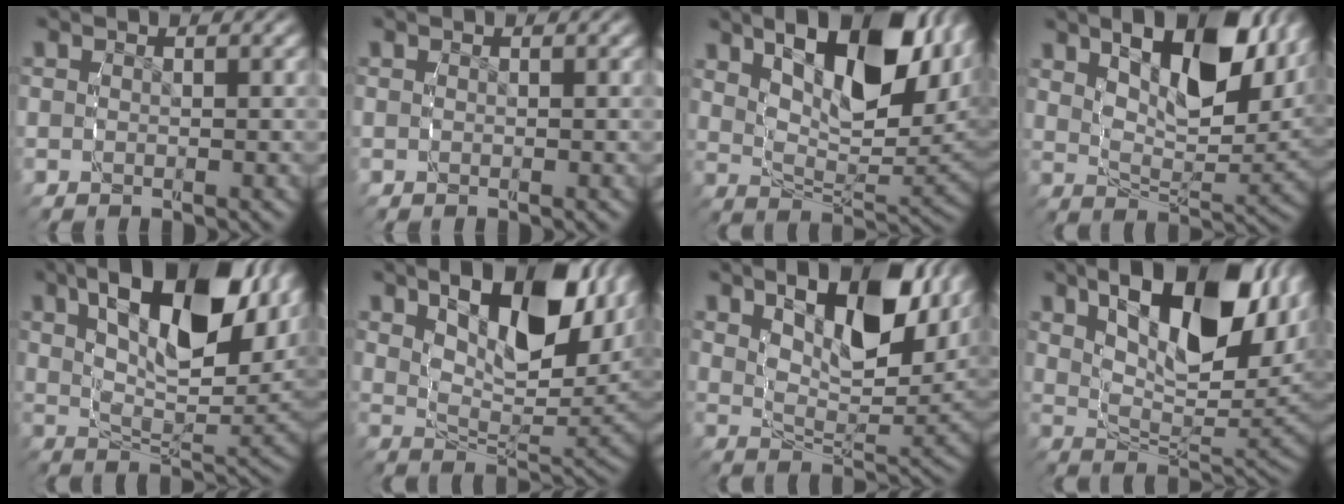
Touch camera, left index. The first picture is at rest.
{"total": 0.0}
{"total": 13.2, "force": [5.0, 6.8, 10.2], "torque": [-0.134, 0.011, 0.067]}
{"total": 10.8, "force": [4.9, 5.2, 8.2], "torque": [-0.118, 0.006, 0.067]}
{"total": 13.3, "force": [5.6, 6.2, 10.3], "torque": [-0.150, 0.017, 0.073]}
{"total": 11.9, "force": [4.9, 5.9, 9.1], "torque": [-0.126, 0.009, 0.066]}
{"total": 9.8, "force": [4.6, 4.7, 7.4], "torque": [-0.110, 0.001, 0.065]}
{"total": 14.8, "force": [5.5, 7.6, 11.4], "torque": [-0.150, 0.017, 0.074]}